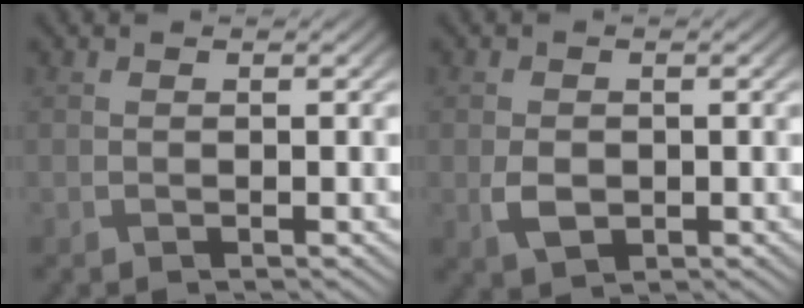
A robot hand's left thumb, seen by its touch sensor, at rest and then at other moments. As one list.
[{"total": 2.9, "force": [-0.6, 2.1, 1.9], "torque": [-0.043, -0.007, -0.010]}]